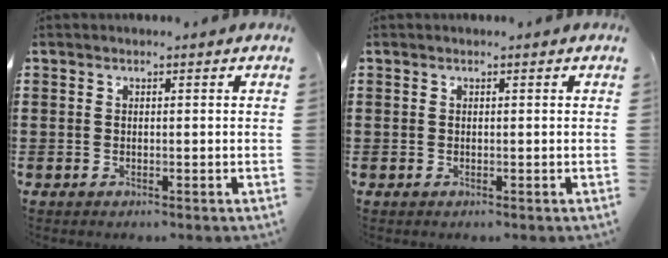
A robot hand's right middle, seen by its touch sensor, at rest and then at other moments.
{"total": 0.0}